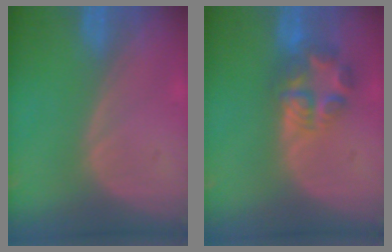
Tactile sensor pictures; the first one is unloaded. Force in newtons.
{"total": 6.1, "press": 6.0, "slide": 1.2}